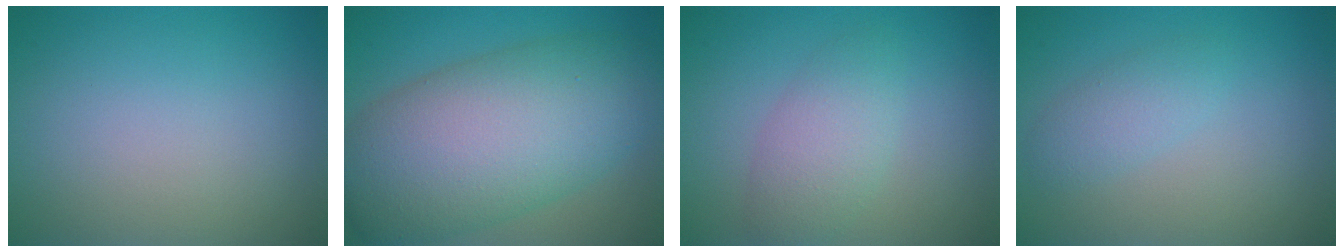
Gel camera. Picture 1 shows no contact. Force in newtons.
{"total": 12.2, "press": 12.2, "slide": 0.4}
{"total": 3.3, "press": 3.3, "slide": 0.0}
{"total": 1.9, "press": 1.9, "slide": 0.1}